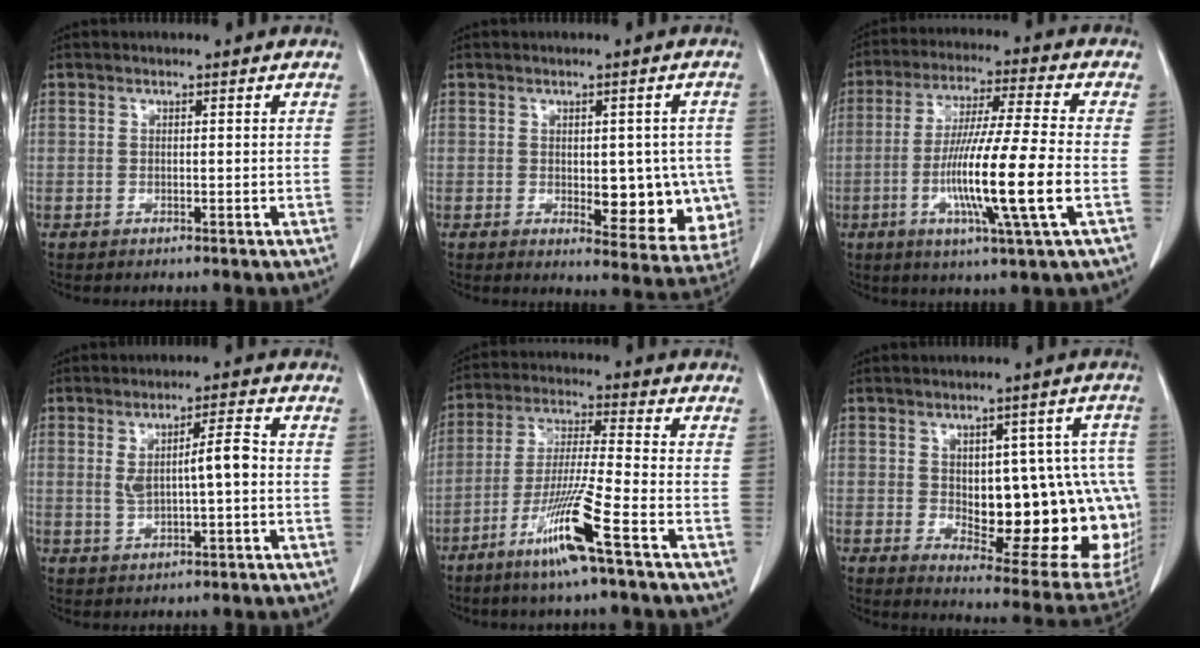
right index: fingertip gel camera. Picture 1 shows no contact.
{"total": 11.1, "force": [-1.2, 5.1, 9.8], "torque": [-0.105, -0.003, 0.000]}
{"total": 14.6, "force": [-3.5, -0.7, 14.2], "torque": [-0.271, -0.017, -0.070]}
{"total": 5.7, "force": [0.2, 1.0, 5.6], "torque": [-0.097, 0.012, 0.008]}
{"total": 11.4, "force": [-6.1, -1.0, 9.5], "torque": [-0.185, -0.023, -0.121]}
{"total": 21.2, "force": [-1.6, 8.7, 19.3], "torque": [-0.171, 0.022, 0.012]}